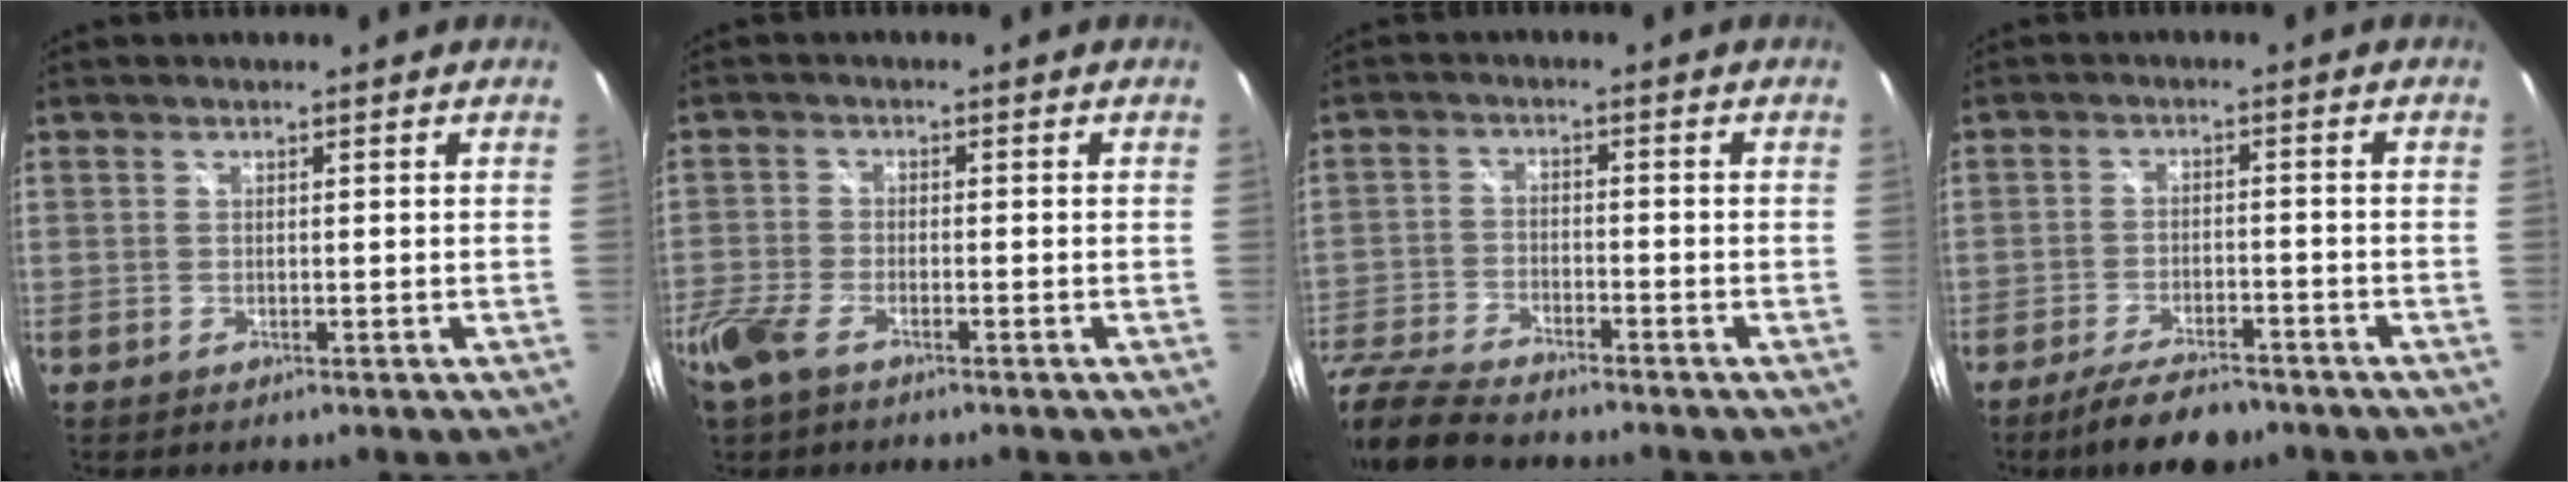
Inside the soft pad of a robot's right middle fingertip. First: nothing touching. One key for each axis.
{"total": 6.9, "fx": -4.6, "fy": 2.9, "fz": 4.2, "tx": -0.113, "ty": -0.014, "tz": -0.096}
{"total": 13.7, "fx": -11.6, "fy": 3.4, "fz": 6.4, "tx": -0.165, "ty": -0.030, "tz": -0.225}
{"total": 8.7, "fx": -7.2, "fy": 2.2, "fz": 4.4, "tx": -0.097, "ty": -0.015, "tz": -0.117}